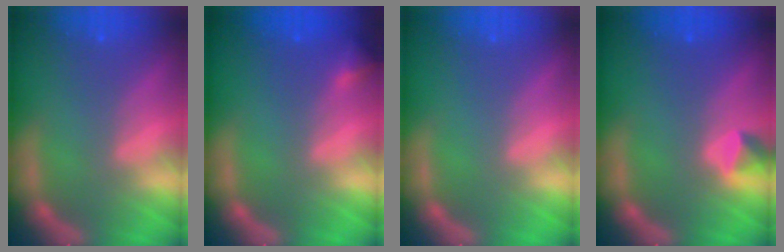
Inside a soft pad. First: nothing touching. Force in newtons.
{"total": 1.4}
{"total": 0.0}
{"total": 1.4}